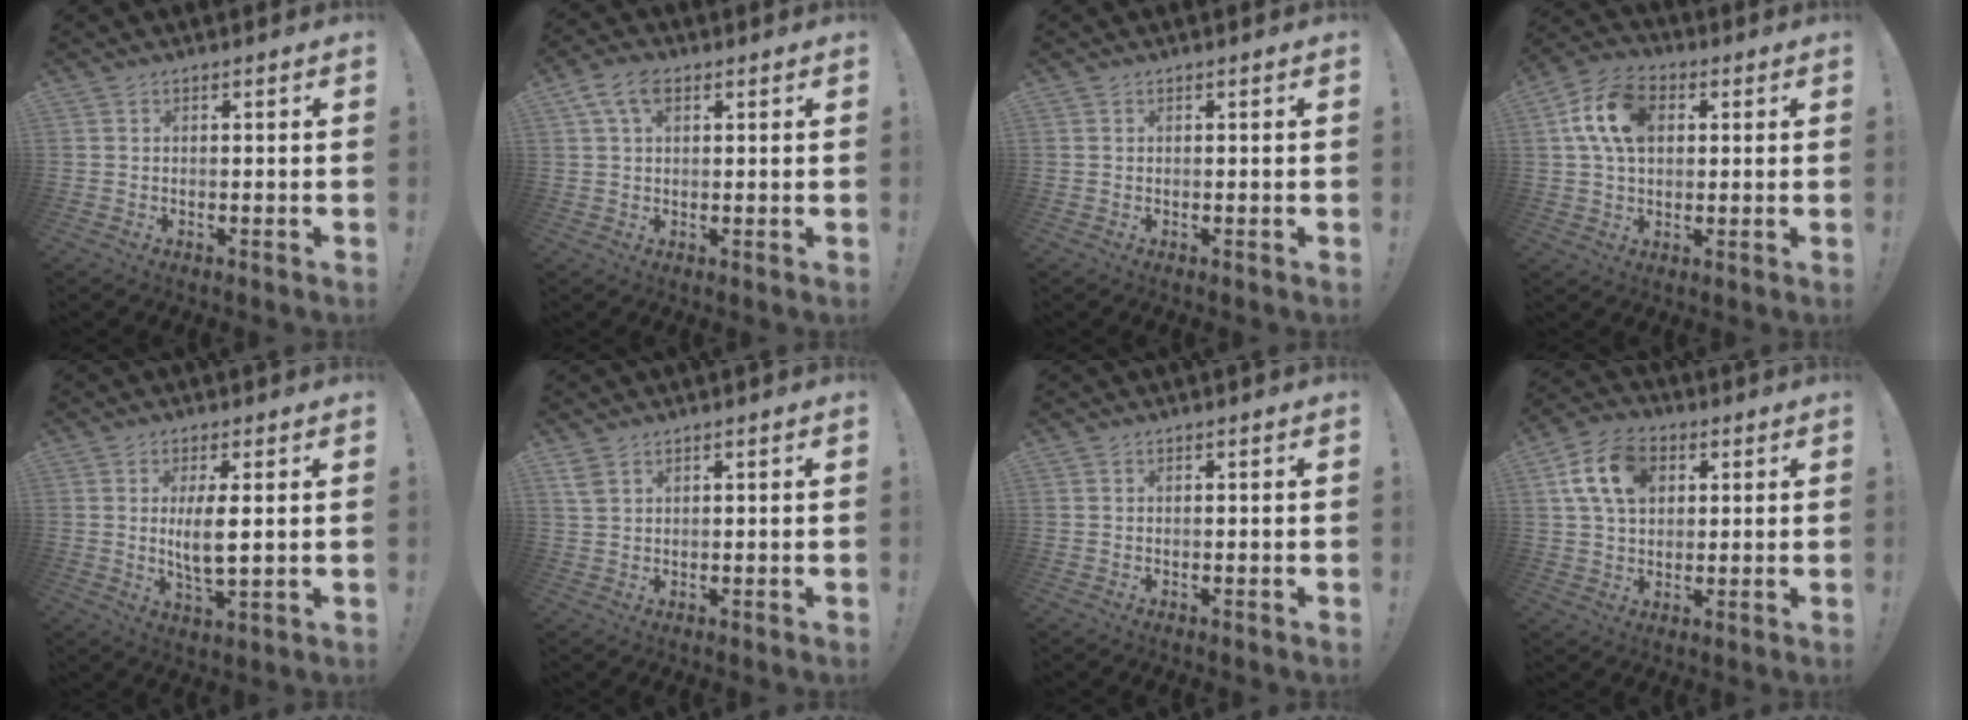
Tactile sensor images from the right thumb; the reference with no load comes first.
{"total": 7.2, "force": [2.9, 4.5, 4.8], "torque": [-0.081, 0.002, 0.056]}
{"total": 0.0}
{"total": 13.9, "force": [3.5, 9.4, 9.7], "torque": [-0.175, 0.012, 0.069]}
{"total": 7.0, "force": [1.4, 1.8, 6.6], "torque": [-0.124, -0.017, 0.020]}
{"total": 3.2, "force": [2.0, 1.7, 1.8], "torque": [-0.031, -0.007, 0.039]}
{"total": 0.0}
{"total": 13.3, "force": [4.5, 9.4, 8.2], "torque": [-0.149, 0.002, 0.086]}